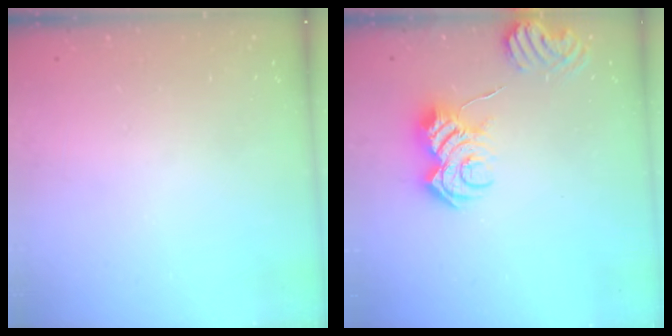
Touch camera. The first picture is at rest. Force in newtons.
{"total": 9.1, "press": 9.1, "slide": 0.9}